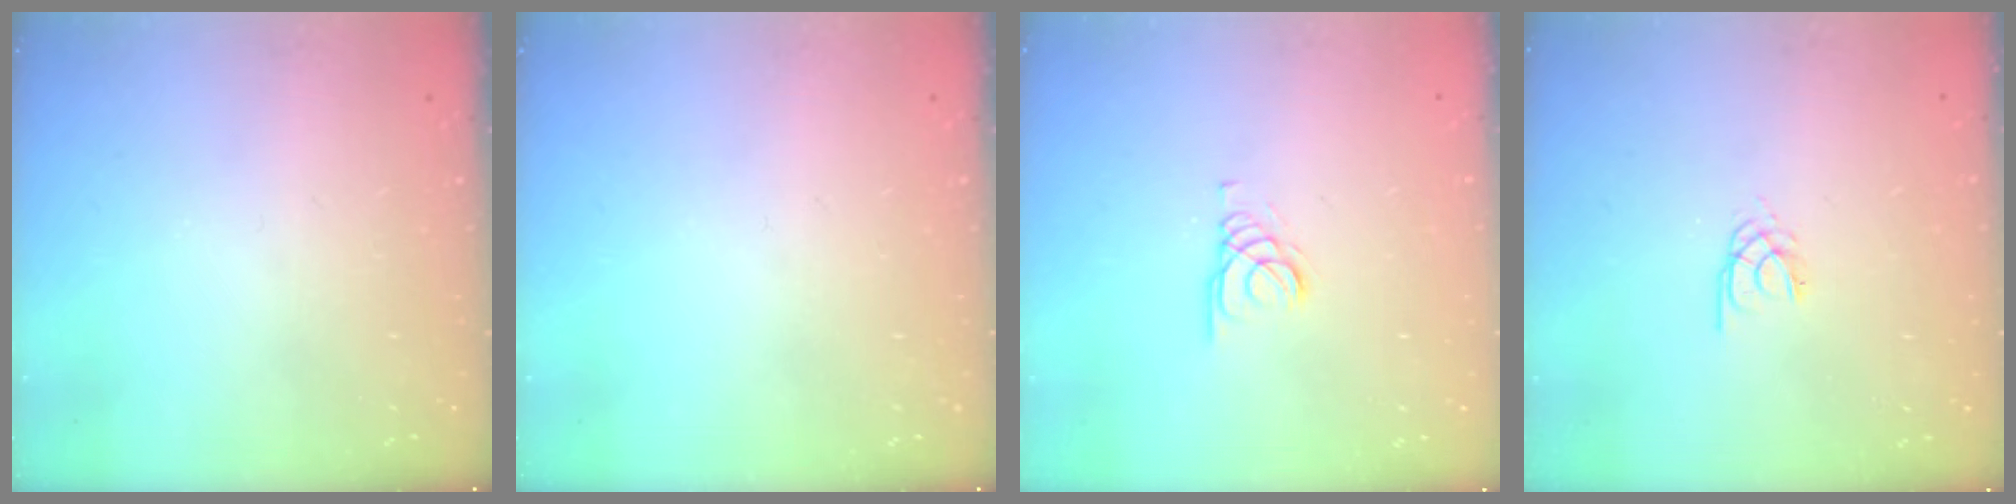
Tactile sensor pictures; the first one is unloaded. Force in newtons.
{"total": 0.0}
{"total": 1.4, "press": 1.4, "slide": 0.2}
{"total": 1.9, "press": 1.9, "slide": 0.3}